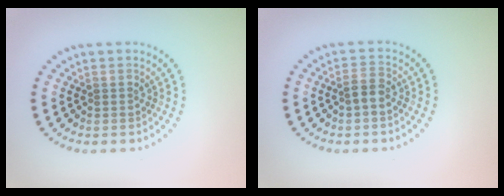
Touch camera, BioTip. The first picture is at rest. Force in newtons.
{"total": 1.4, "press": 1.3, "slide": 0.7}